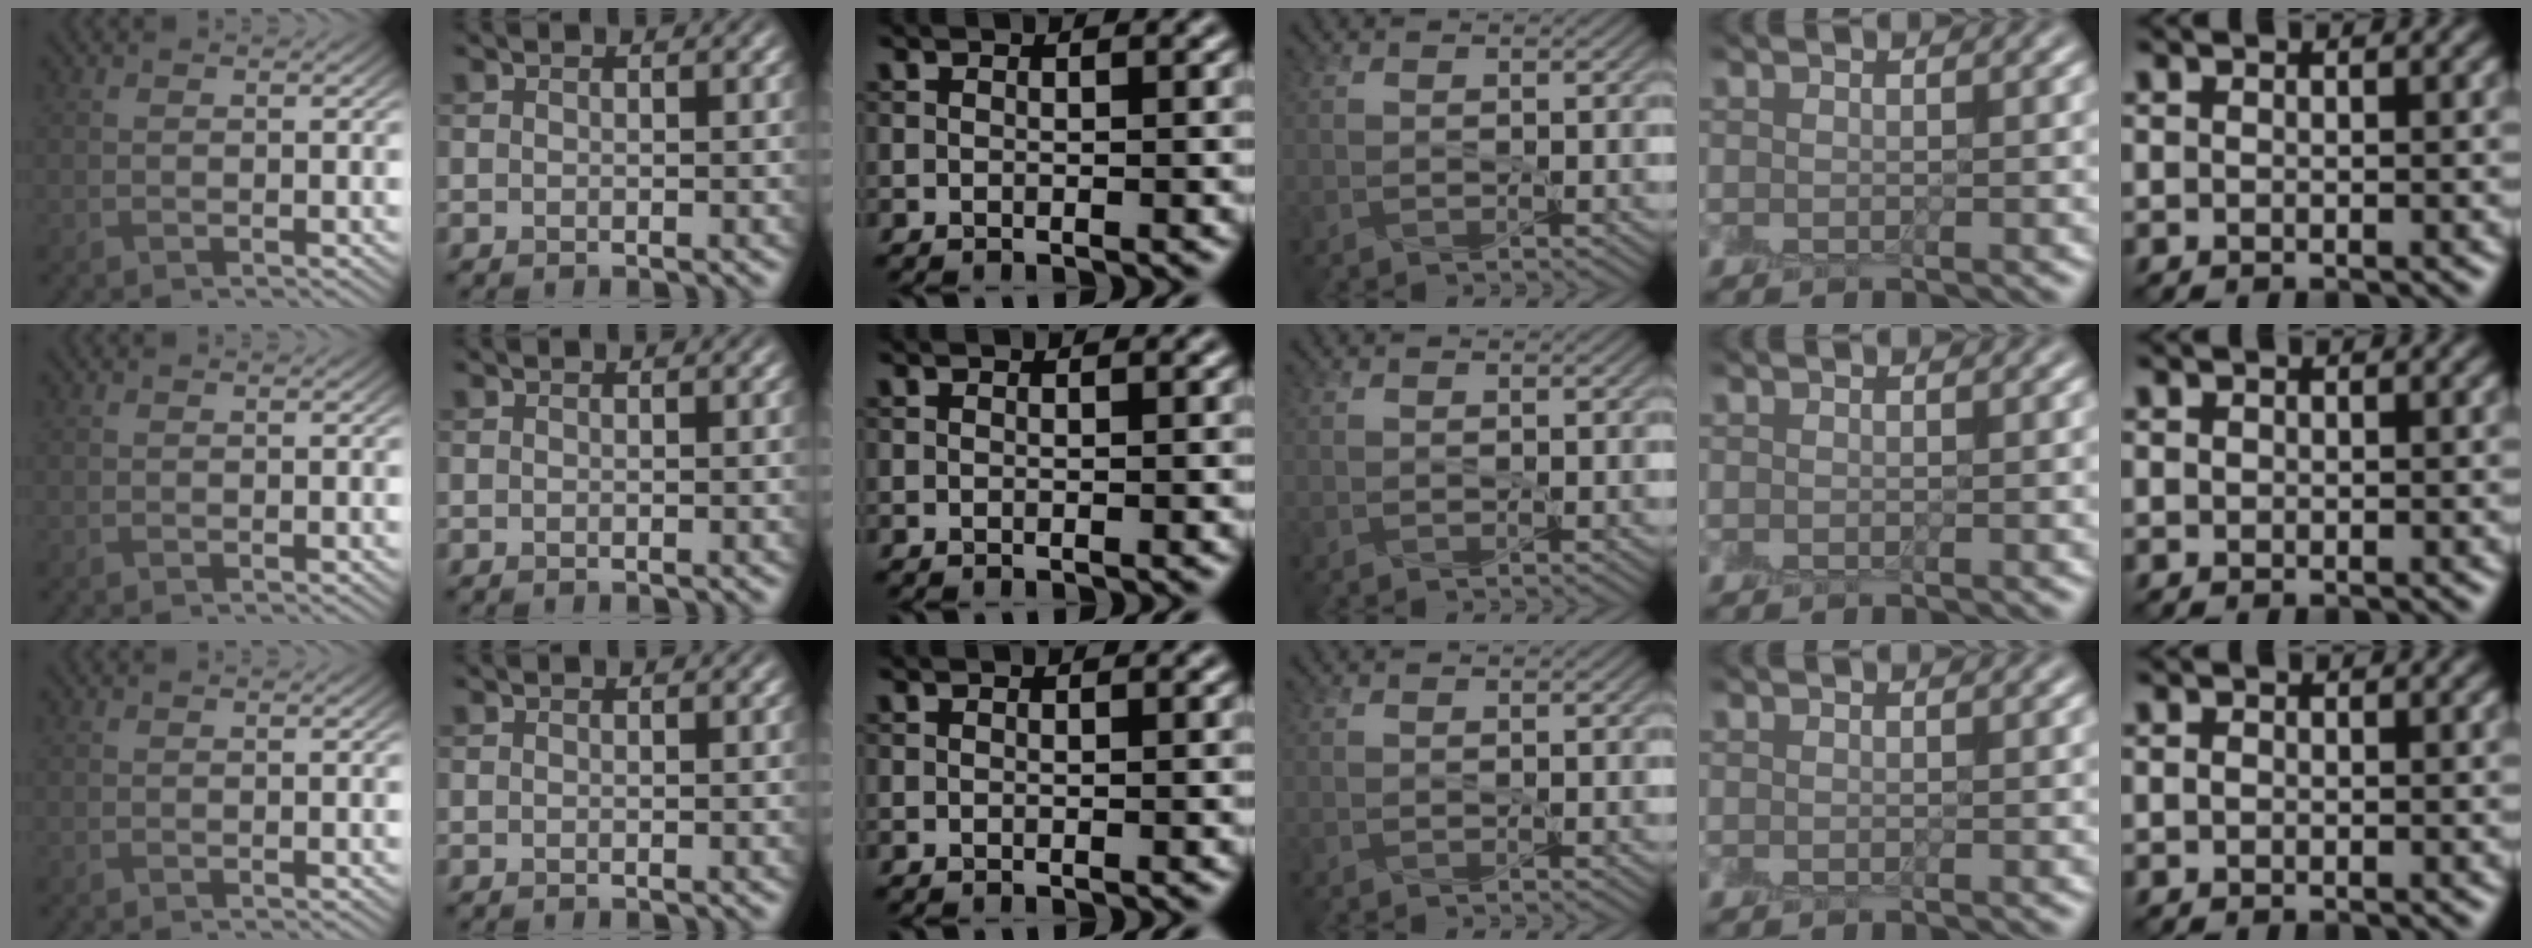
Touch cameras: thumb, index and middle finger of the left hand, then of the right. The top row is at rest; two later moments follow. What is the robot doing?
{"motion": "peel", "object": "small bumper sticker"}